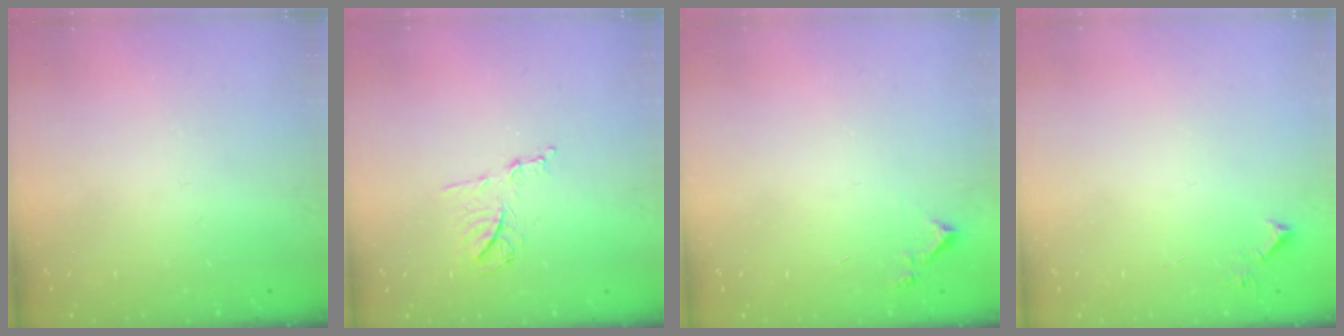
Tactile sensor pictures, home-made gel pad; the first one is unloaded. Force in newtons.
{"total": 9.1, "press": 9.1, "slide": 0.5}
{"total": 4.9, "press": 4.8, "slide": 0.5}
{"total": 3.8, "press": 3.8, "slide": 0.5}